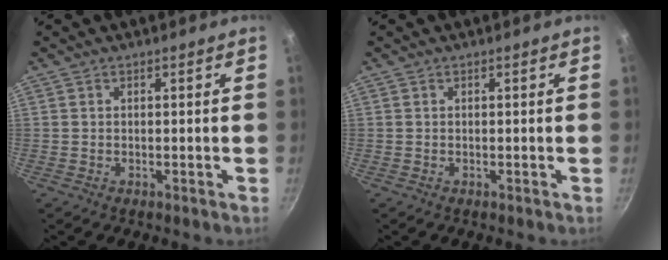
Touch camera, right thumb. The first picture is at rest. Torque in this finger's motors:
{"motor_torque": [0.00, 0.00, 0.00, 0.00, 0.00]}